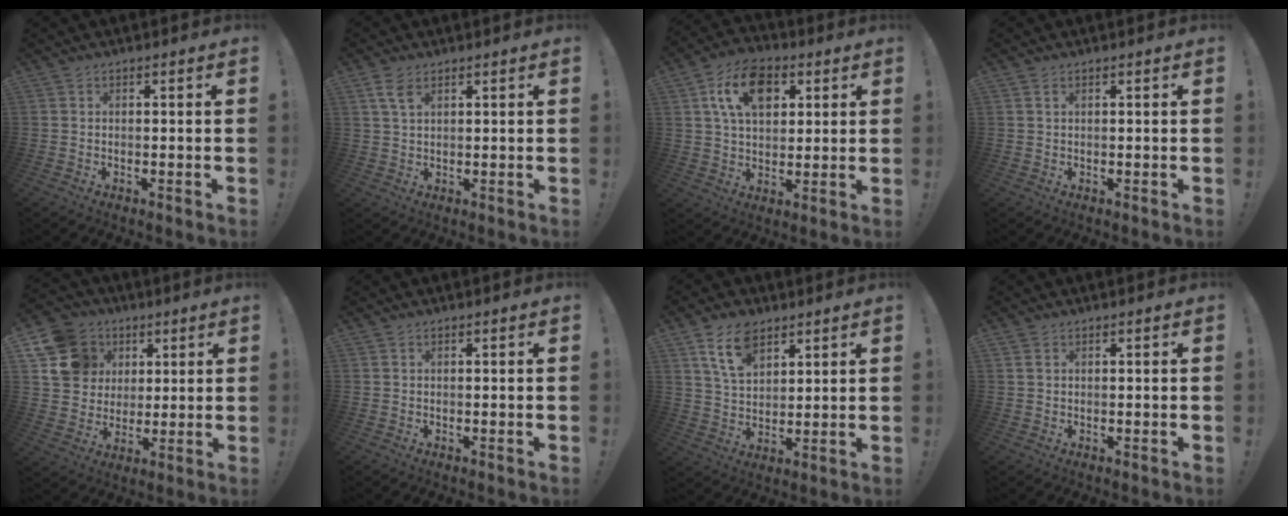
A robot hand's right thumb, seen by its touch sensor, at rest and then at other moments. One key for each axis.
{"total": 5.0, "fx": 2.7, "fy": 2.4, "fz": 3.4, "tx": -0.054, "ty": -0.010, "tz": 0.049}
{"total": 14.2, "fx": 5.5, "fy": 9.5, "fz": 9.1, "tx": -0.141, "ty": -0.001, "tz": 0.103}
{"total": 1.0, "fx": 0.6, "fy": 0.4, "fz": 0.7, "tx": -0.015, "ty": 0.000, "tz": 0.011}
{"total": 16.1, "fx": 5.9, "fy": 13.8, "fz": 5.9, "tx": -0.091, "ty": -0.012, "tz": 0.135}
{"total": 0.0}
{"total": 11.1, "fx": 6.8, "fy": 6.4, "fz": 6.0, "tx": -0.108, "ty": -0.020, "tz": 0.131}
{"total": 1.3, "fx": 0.8, "fy": 0.9, "fz": 0.6, "tx": -0.012, "ty": 0.002, "tz": 0.015}